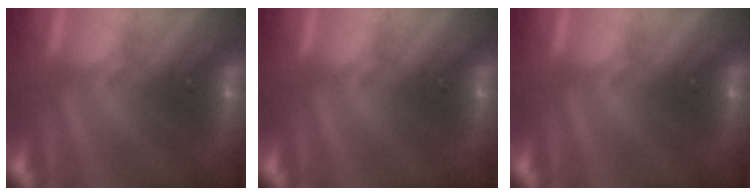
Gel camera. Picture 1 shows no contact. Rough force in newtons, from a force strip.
{"total": 0.0}
{"total": 0.0}